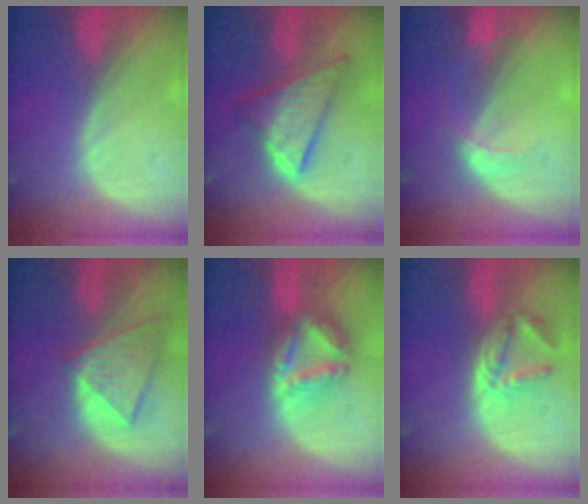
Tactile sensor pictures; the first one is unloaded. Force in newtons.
{"total": 9.0, "press": 9.0, "slide": 0.7}
{"total": 2.9, "press": 2.9, "slide": 0.1}
{"total": 8.1, "press": 7.2, "slide": 3.6}
{"total": 8.0, "press": 7.0, "slide": 4.0}
{"total": 5.8, "press": 5.2, "slide": 2.6}